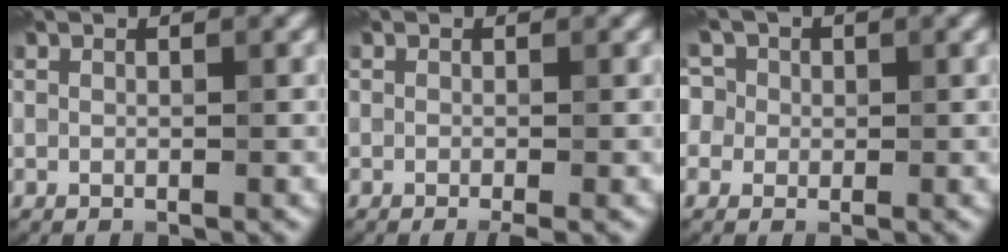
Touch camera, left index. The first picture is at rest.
{"total": 1.2, "force": [-0.5, 0.3, 1.1], "torque": [-0.011, -0.006, -0.009]}
{"total": 4.5, "force": [1.2, 4.2, 1.3], "torque": [-0.007, 0.043, -0.017]}